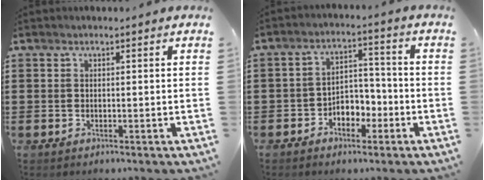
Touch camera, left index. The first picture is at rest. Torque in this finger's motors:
{"motor_torque": [0.24, 0.15, 0.20, 0.07]}